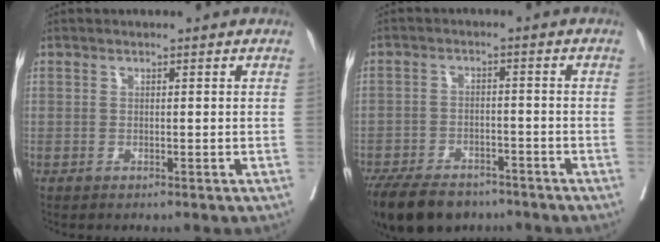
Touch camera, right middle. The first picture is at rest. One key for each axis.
{"total": 13.7, "fx": -10.4, "fy": 6.6, "fz": 6.1, "tx": -0.133, "ty": -0.017, "tz": -0.154}